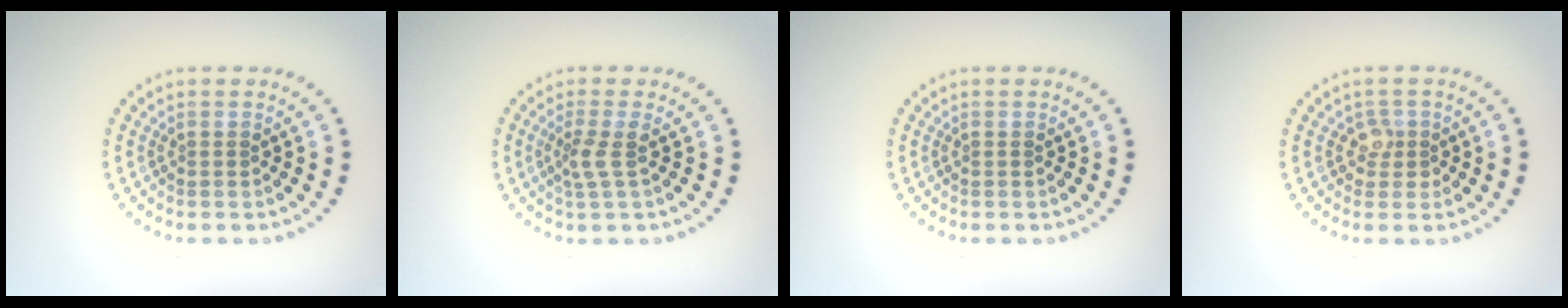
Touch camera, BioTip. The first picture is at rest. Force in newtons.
{"total": 1.9, "press": 1.4, "slide": 1.3}
{"total": 0.0}
{"total": 1.6, "press": 1.4, "slide": 0.9}